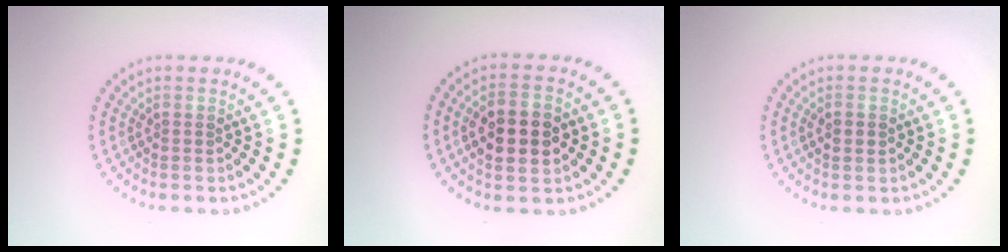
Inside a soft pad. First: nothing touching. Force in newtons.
{"total": 4.5, "press": 4.5, "slide": 0.3}
{"total": 1.5, "press": 1.4, "slide": 0.2}